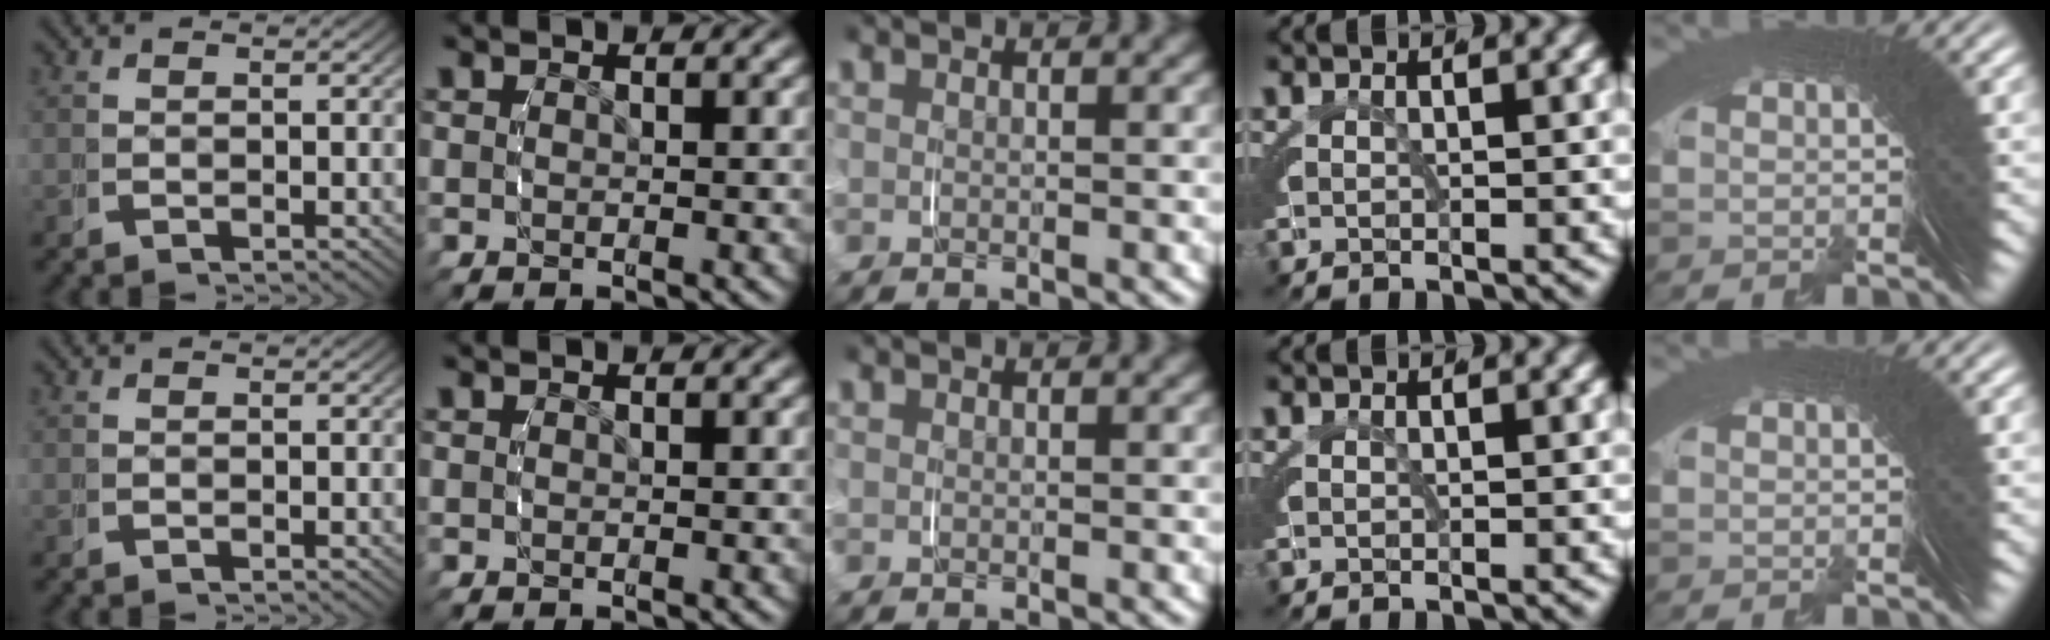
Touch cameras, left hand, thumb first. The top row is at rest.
{}